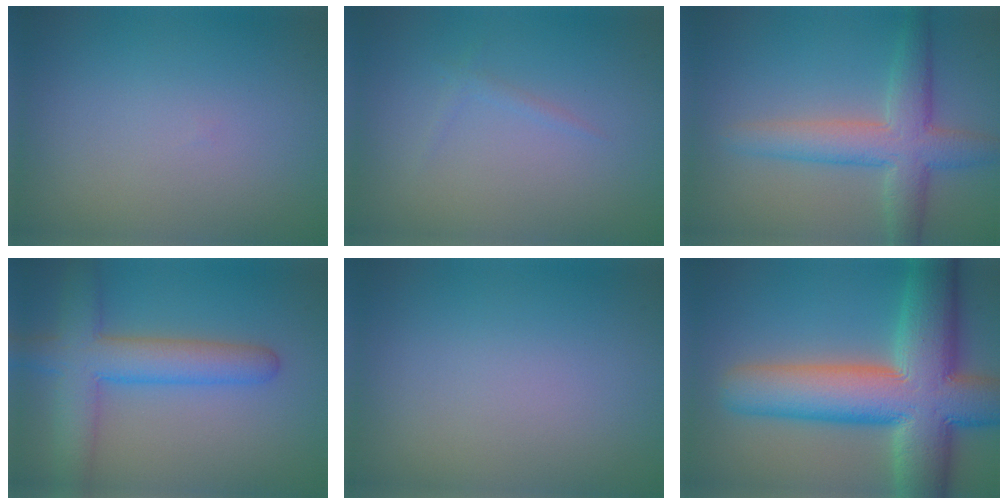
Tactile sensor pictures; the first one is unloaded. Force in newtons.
{"total": 0.8, "press": 0.8, "slide": 0.0}
{"total": 5.4, "press": 5.4, "slide": 0.1}
{"total": 6.3, "press": 6.3, "slide": 0.4}
{"total": 0.0}
{"total": 14.0, "press": 14.0, "slide": 0.8}